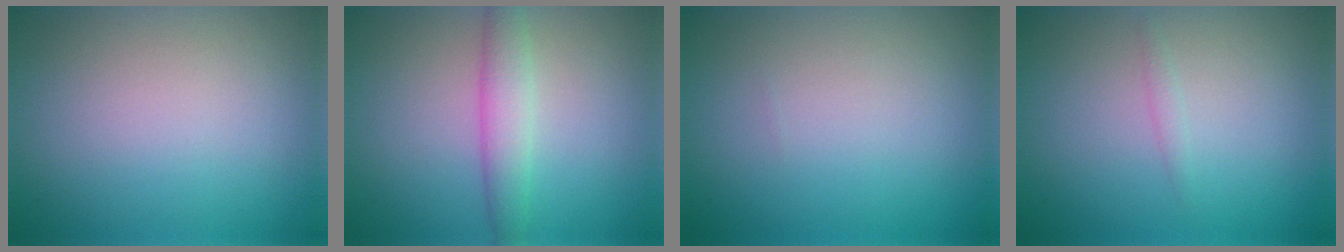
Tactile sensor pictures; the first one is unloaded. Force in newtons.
{"total": 2.9, "press": 2.9, "slide": 0.1}
{"total": 0.0}
{"total": 0.6, "press": 0.6, "slide": 0.0}